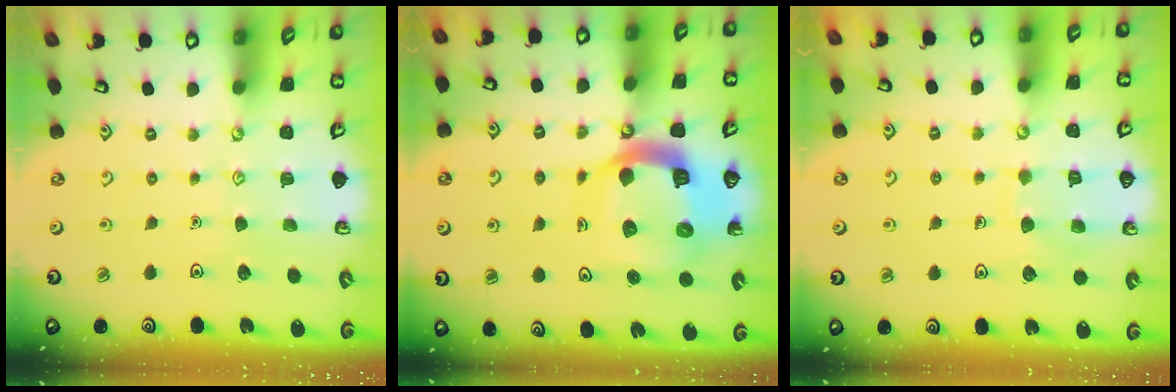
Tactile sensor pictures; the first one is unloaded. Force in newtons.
{"total": 15.5, "press": 15.4, "slide": 1.9}
{"total": 7.7, "press": 7.7, "slide": 0.6}